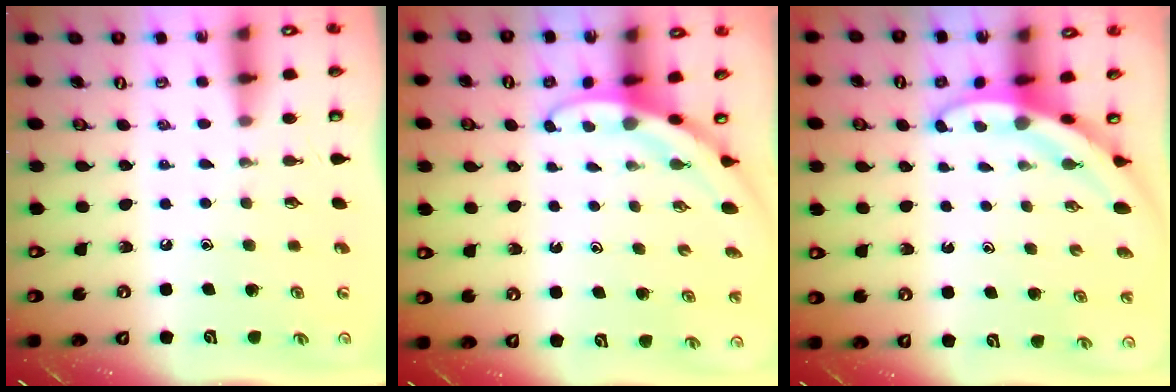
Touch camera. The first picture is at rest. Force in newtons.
{"total": 2.8, "press": 2.8, "slide": 0.1}
{"total": 3.8, "press": 3.8, "slide": 0.2}